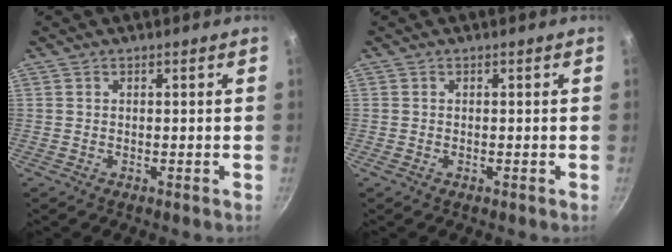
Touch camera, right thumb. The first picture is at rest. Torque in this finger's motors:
{"motor_torque": [0.95, 0.17, 0.52, -0.77, 0.05]}